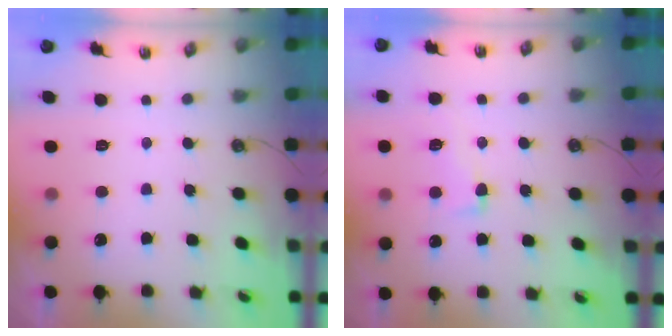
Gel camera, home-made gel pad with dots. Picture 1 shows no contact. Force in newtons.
{"total": 2.5, "press": 2.0, "slide": 1.4}